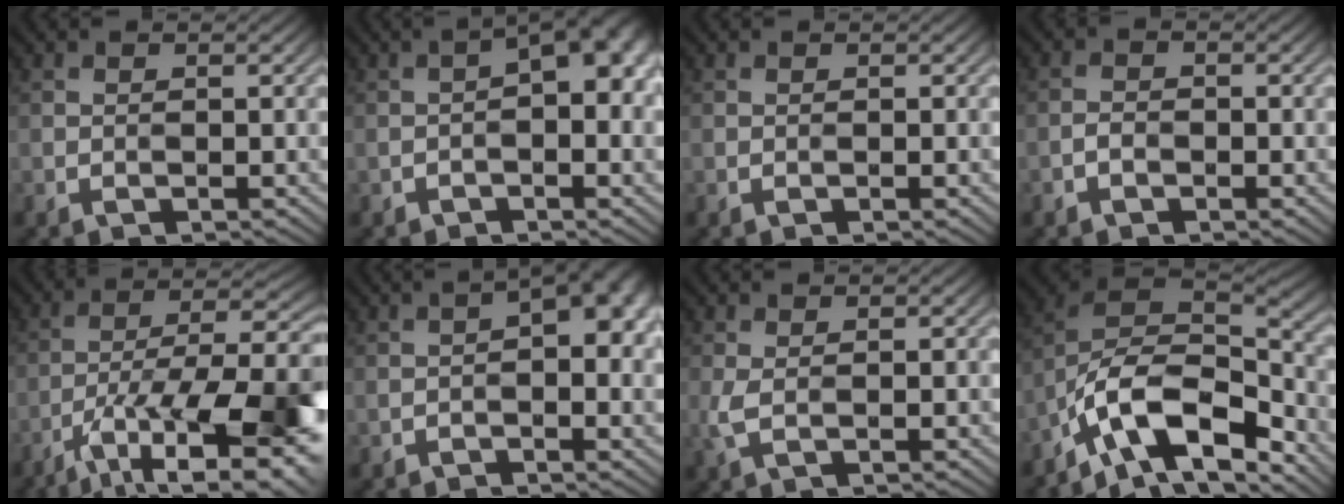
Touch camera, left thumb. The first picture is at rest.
{"total": 5.4, "force": [-0.4, 1.7, 5.1], "torque": [-0.071, 0.009, -0.002]}
{"total": 0.0}
{"total": 0.9, "force": [-0.7, 0.3, 0.4], "torque": [-0.014, -0.001, -0.016]}
{"total": 14.3, "force": [-6.0, 6.0, 11.5], "torque": [-0.210, -0.011, -0.087]}
{"total": 5.0, "force": [-0.1, 1.5, 4.7], "torque": [-0.067, 0.009, 0.002]}
{"total": 1.4, "force": [0.3, 0.4, 1.3], "torque": [-0.037, -0.006, 0.000]}
{"total": 13.1, "force": [-6.5, 6.6, 9.1], "torque": [-0.214, -0.002, -0.112]}